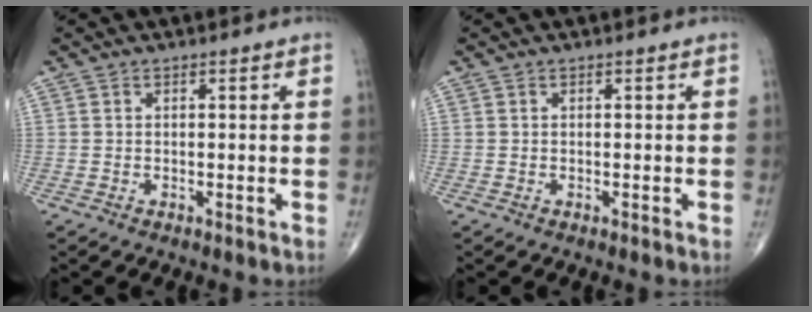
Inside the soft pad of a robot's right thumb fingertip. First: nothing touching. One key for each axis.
{"total": 0.0}